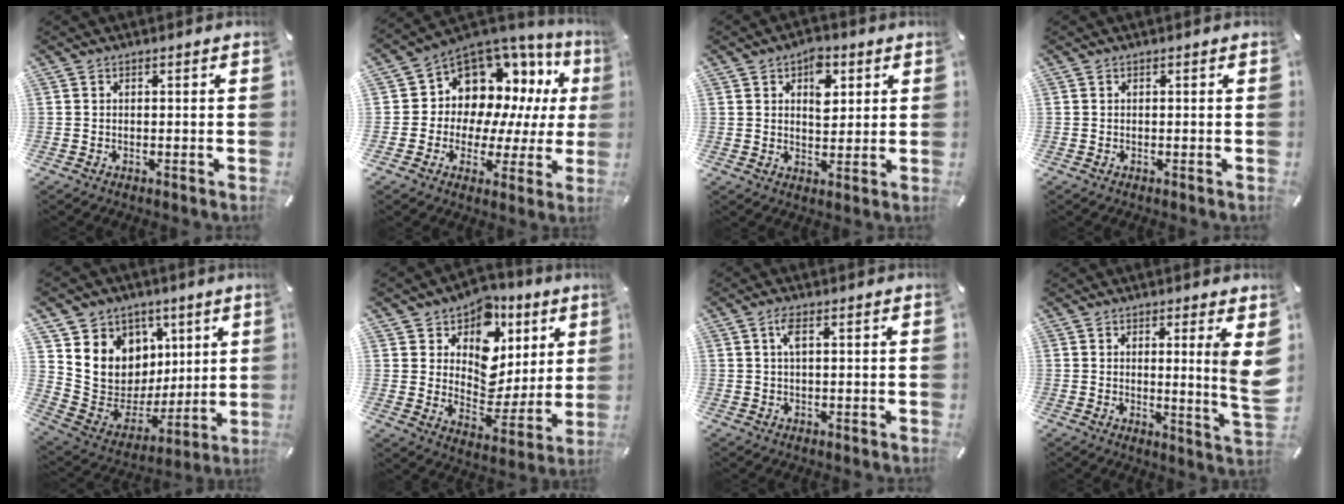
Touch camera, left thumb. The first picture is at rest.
{"total": 10.5, "force": [5.7, 8.4, 2.8], "torque": [-0.058, -0.066, 0.111]}
{"total": 7.2, "force": [2.9, 4.7, 4.5], "torque": [-0.050, -0.006, 0.044]}
{"total": 0.0}
{"total": 12.1, "force": [3.2, 11.6, 1.1], "torque": [-0.002, -0.056, 0.081]}
{"total": 11.6, "force": [5.3, 9.6, 4.0], "torque": [-0.050, -0.060, 0.097]}
{"total": 2.8, "force": [0.8, 0.6, 2.6], "torque": [-0.055, 0.005, 0.012]}
{"total": 9.4, "force": [2.5, 0.1, 9.0], "torque": [-0.132, -0.029, 0.037]}